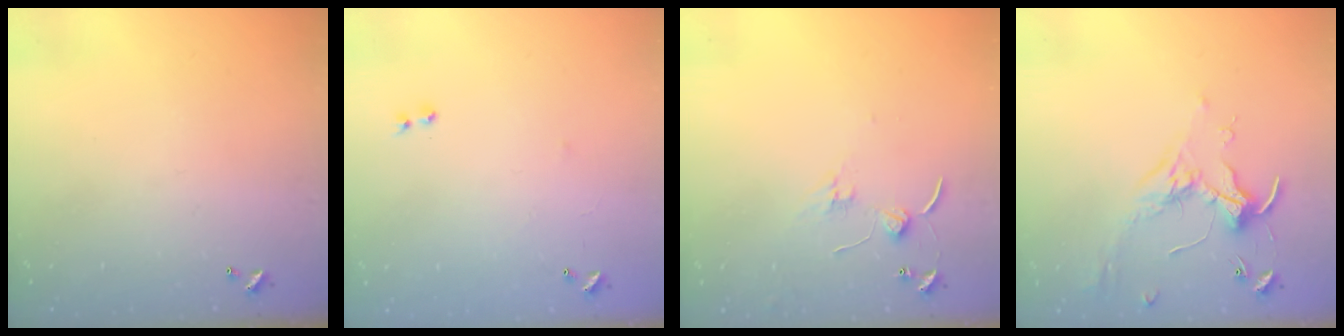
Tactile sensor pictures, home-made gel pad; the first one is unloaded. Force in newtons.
{"total": 7.1, "press": 7.1, "slide": 0.7}
{"total": 2.3, "press": 2.3, "slide": 0.1}
{"total": 0.8, "press": 0.5, "slide": 0.6}